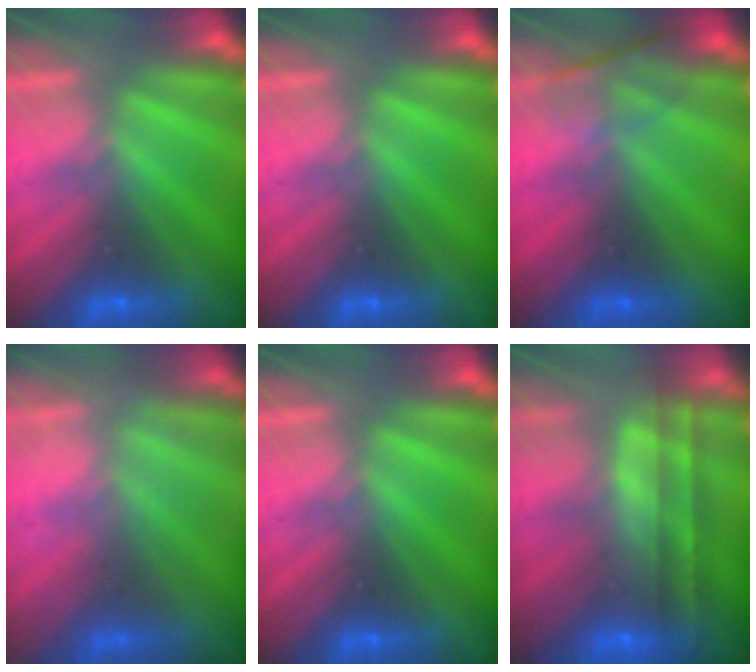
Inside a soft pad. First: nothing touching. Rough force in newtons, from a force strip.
{"total": 0.0}
{"total": 2.3}
{"total": 2.9}
{"total": 0.0}
{"total": 6.3}